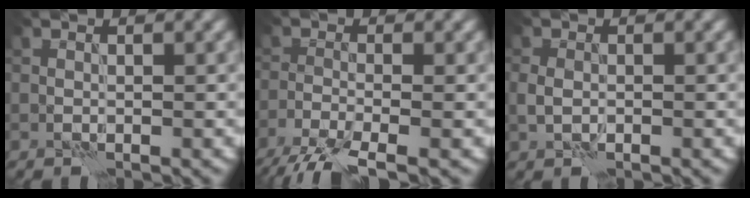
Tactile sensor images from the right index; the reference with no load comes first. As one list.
[{"total": 5.9, "force": [-4.4, 1.2, 3.7], "torque": [-0.068, -0.019, -0.092]}, {"total": 1.5, "force": [-0.3, 1.1, 1.0], "torque": [-0.022, 0.000, -0.007]}]